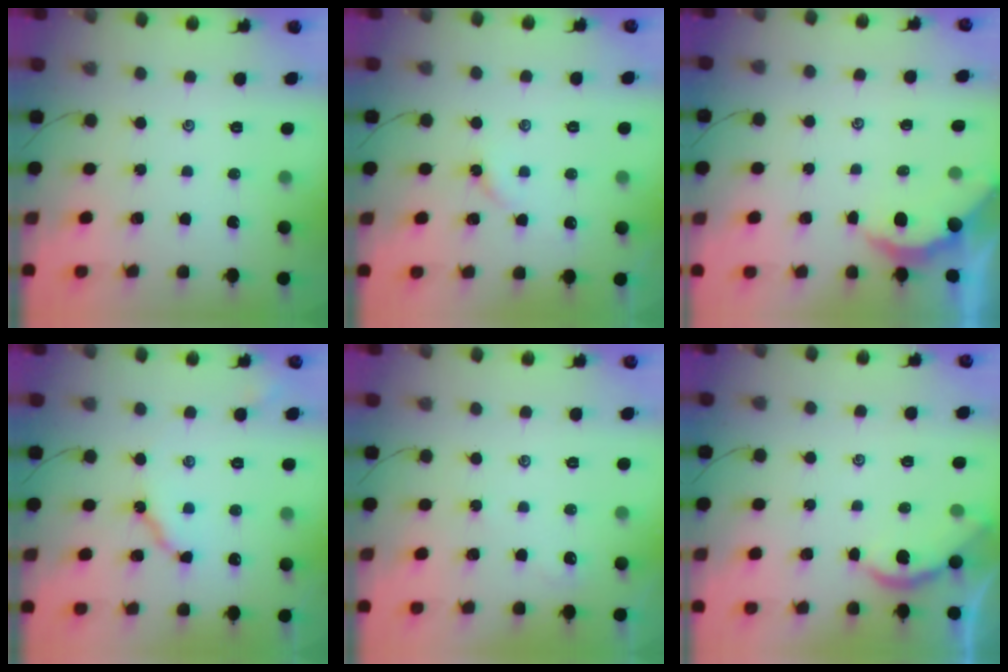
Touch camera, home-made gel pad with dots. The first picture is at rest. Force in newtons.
{"total": 3.5, "press": 3.5, "slide": 0.5}
{"total": 2.4, "press": 2.3, "slide": 0.4}
{"total": 6.7, "press": 6.6, "slide": 0.8}
{"total": 1.7, "press": 1.7, "slide": 0.3}
{"total": 2.4, "press": 2.3, "slide": 0.5}